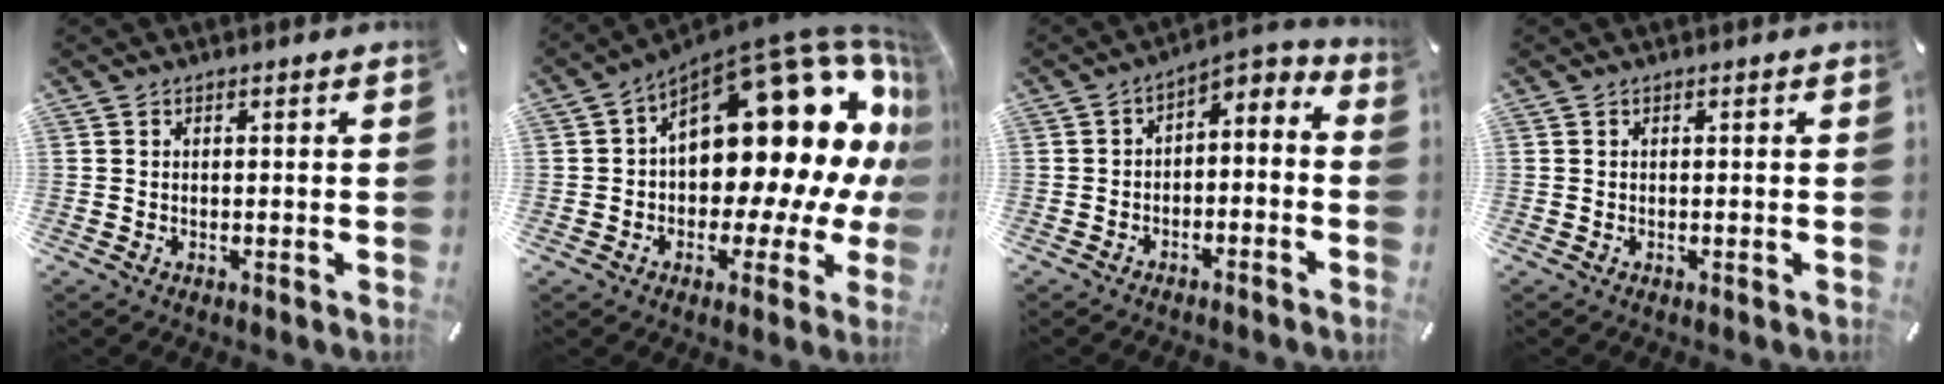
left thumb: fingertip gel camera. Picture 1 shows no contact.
{"total": 26.2, "force": [8.9, 13.4, 20.6], "torque": [-0.280, -0.094, 0.165]}
{"total": 3.1, "force": [-1.8, 2.1, 1.5], "torque": [-0.030, 0.005, -0.039]}
{"total": 0.0}